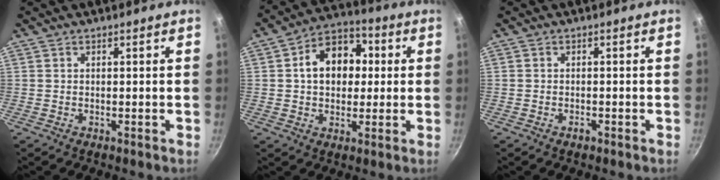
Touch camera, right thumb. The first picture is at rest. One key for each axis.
{"total": 12.5, "fx": 1.7, "fy": 9.2, "fz": 8.2, "tx": -0.083, "ty": 0.022, "tz": 0.011}
{"total": 1.1, "fx": -0.8, "fy": 0.6, "fz": 0.5, "tx": -0.009, "ty": 0.006, "tz": -0.013}